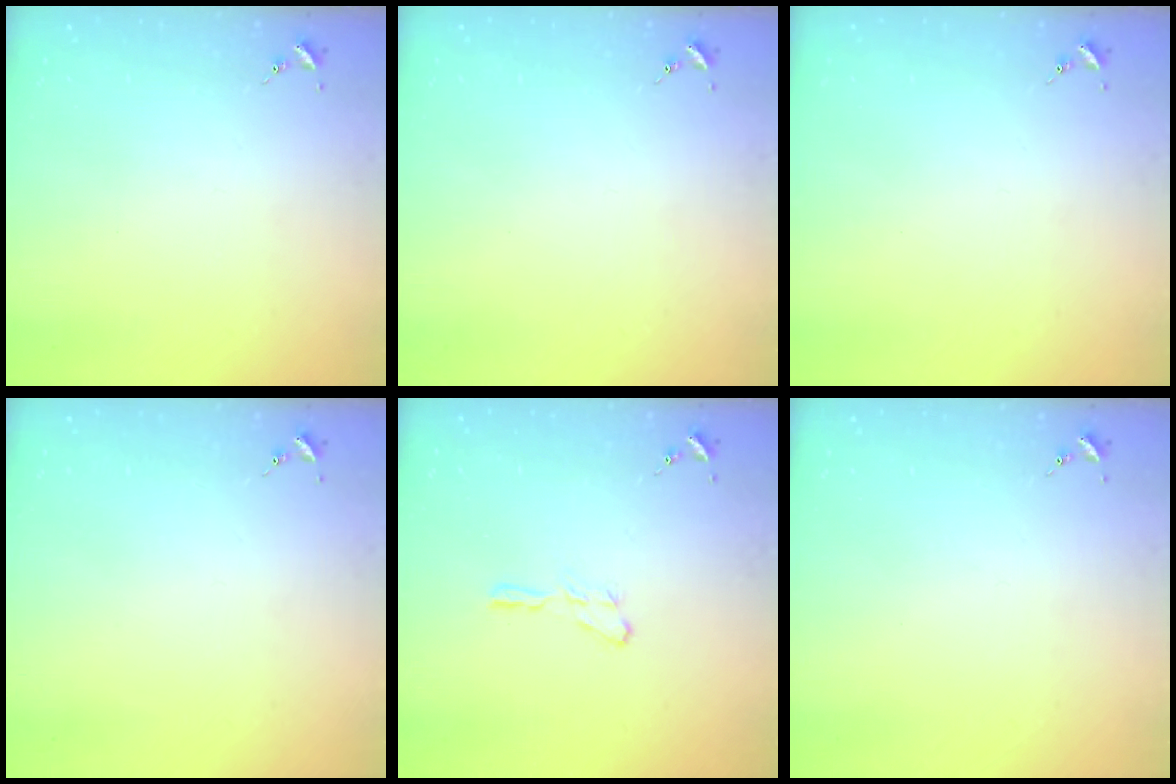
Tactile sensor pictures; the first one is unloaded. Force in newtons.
{"total": 0.0}
{"total": 0.0}
{"total": 0.0}
{"total": 4.2, "press": 4.2, "slide": 0.1}
{"total": 0.0}